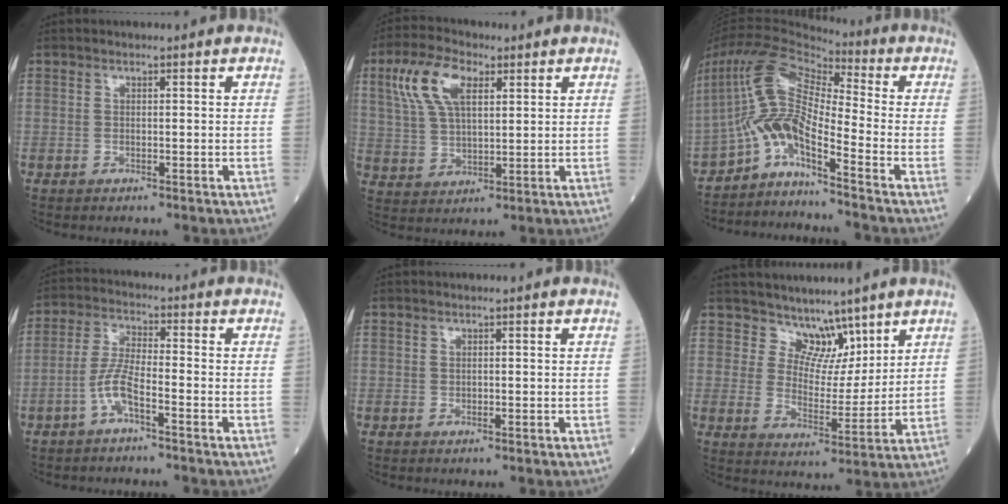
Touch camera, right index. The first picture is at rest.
{"total": 10.0, "force": [4.3, 4.5, 7.8], "torque": [-0.171, 0.019, 0.085]}
{"total": 11.6, "force": [-6.3, 2.0, 9.5], "torque": [-0.200, 0.027, -0.119]}
{"total": 5.2, "force": [-2.7, 0.8, 4.3], "torque": [-0.098, 0.006, -0.055]}
{"total": 0.0}
{"total": 6.3, "force": [5.2, 3.4, 0.9], "torque": [-0.005, -0.005, 0.096]}